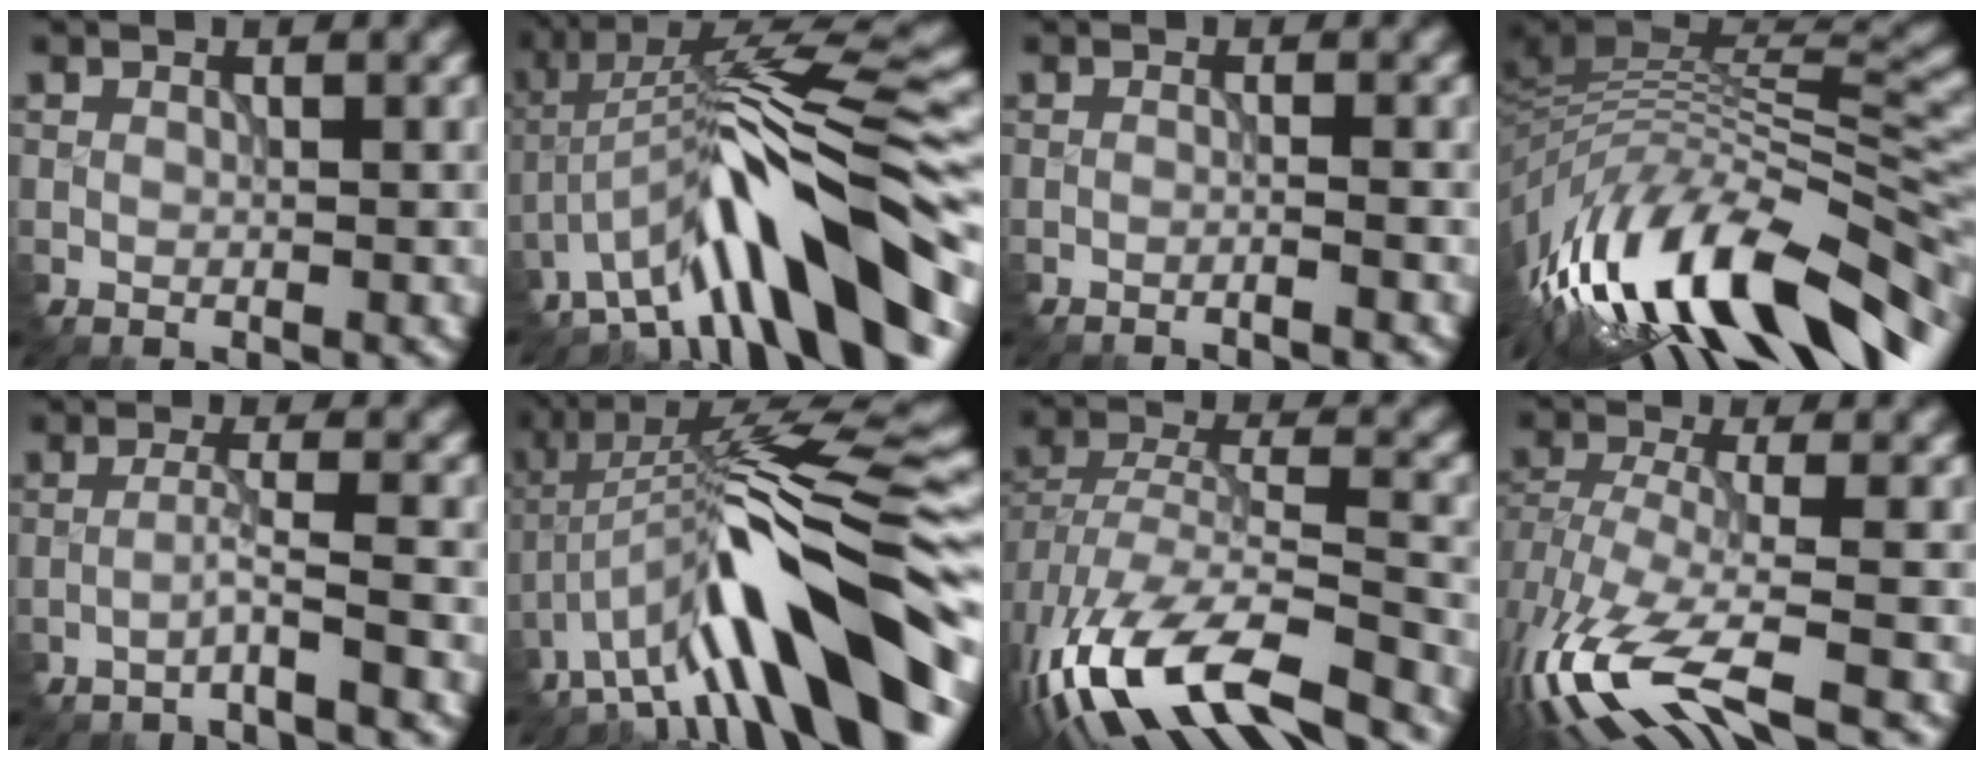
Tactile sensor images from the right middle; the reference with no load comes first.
{"total": 12.5, "force": [-6.6, 2.6, 10.3], "torque": [-0.153, 0.036, -0.099]}
{"total": 1.3, "force": [-1.0, 0.2, 0.8], "torque": [0.000, 0.003, -0.030]}
{"total": 13.7, "force": [-5.1, 5.5, 11.4], "torque": [-0.216, 0.025, -0.088]}
{"total": 2.3, "force": [-1.7, -0.4, 1.5], "torque": [-0.022, 0.011, -0.045]}
{"total": 13.7, "force": [-6.2, 2.8, 11.9], "torque": [-0.183, 0.033, -0.088]}
{"total": 13.8, "force": [-8.2, 5.6, 9.7], "torque": [-0.206, -0.006, -0.125]}
{"total": 10.2, "force": [-6.0, 3.6, 7.4], "torque": [-0.181, -0.020, -0.093]}